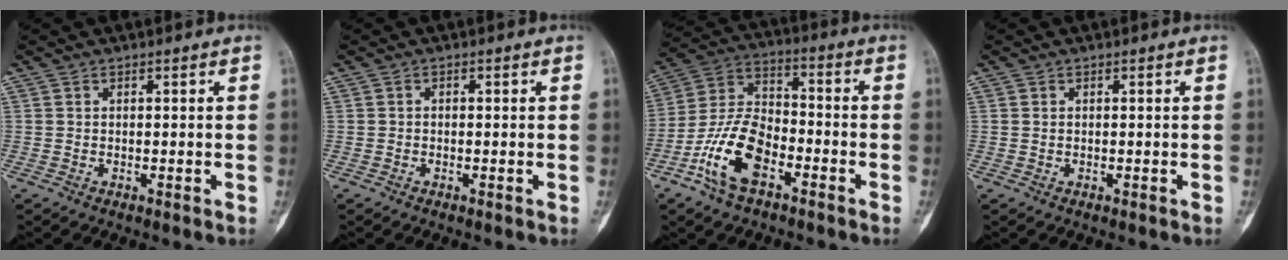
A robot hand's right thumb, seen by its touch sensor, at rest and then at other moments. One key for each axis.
{"total": 0.0}
{"total": 13.5, "fx": -6.4, "fy": 7.1, "fz": 9.6, "tx": -0.186, "ty": 0.040, "tz": -0.127}
{"total": 0.0}